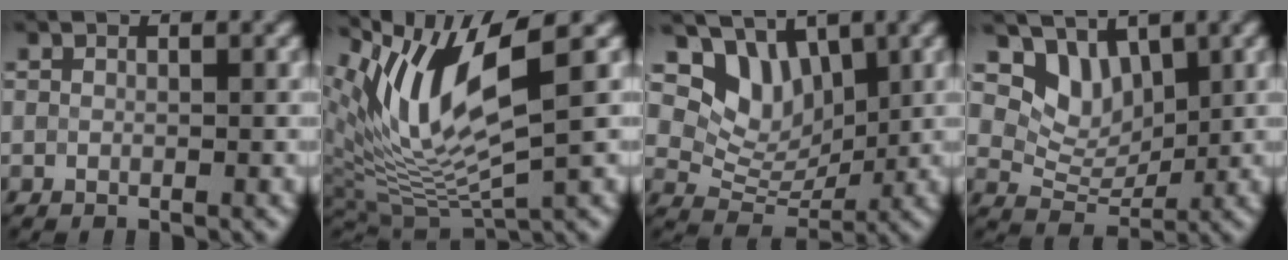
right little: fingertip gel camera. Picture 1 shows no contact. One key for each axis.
{"total": 9.5, "fx": 4.4, "fy": 2.4, "fz": 8.0, "tx": -0.170, "ty": -0.003, "tz": 0.088}
{"total": 5.2, "fx": 3.1, "fy": 3.4, "fz": 2.4, "tx": -0.045, "ty": -0.009, "tz": 0.049}
{"total": 4.1, "fx": 2.6, "fy": 2.6, "fz": 1.7, "tx": -0.036, "ty": -0.010, "tz": 0.044}